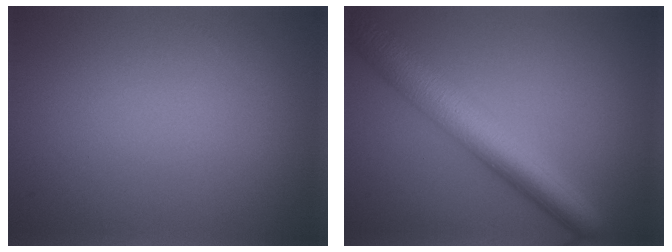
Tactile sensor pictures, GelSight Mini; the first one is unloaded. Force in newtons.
{"total": 6.8, "press": 6.8, "slide": 0.3}